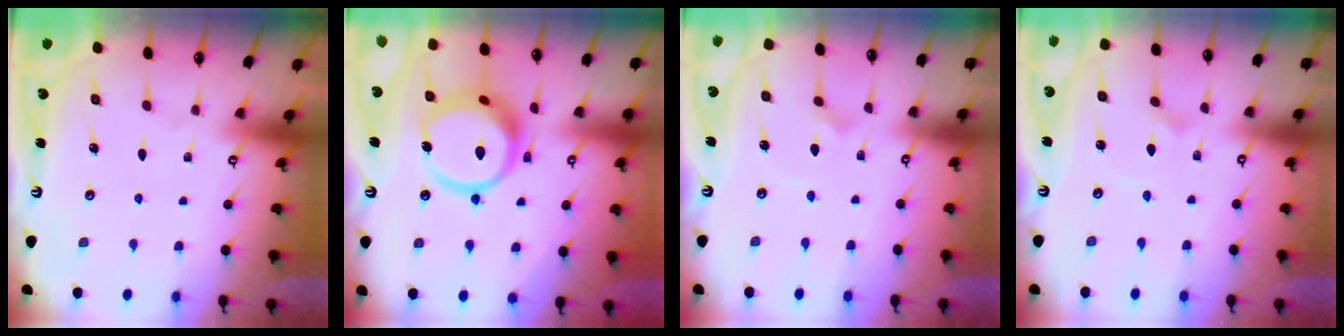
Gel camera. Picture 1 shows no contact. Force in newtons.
{"total": 16.2, "press": 16.1, "slide": 1.8}
{"total": 2.8, "press": 2.8, "slide": 0.2}
{"total": 1.6, "press": 1.6, "slide": 0.2}